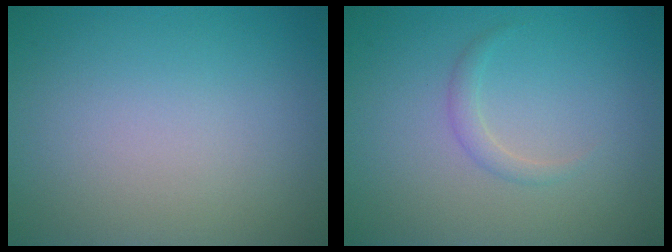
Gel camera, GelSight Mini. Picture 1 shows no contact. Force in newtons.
{"total": 1.1, "press": 1.1, "slide": 0.1}